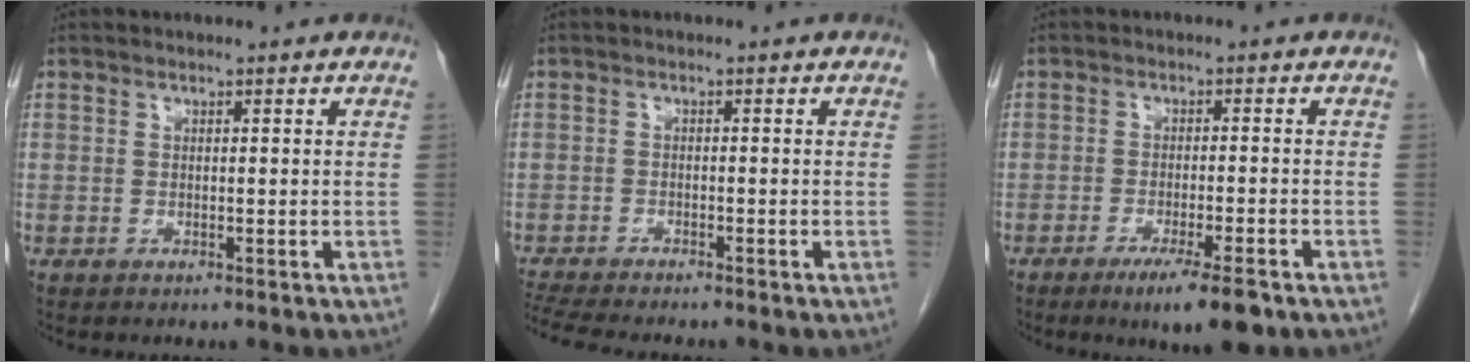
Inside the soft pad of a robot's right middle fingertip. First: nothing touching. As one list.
[{"total": 7.3, "force": [-6.6, 0.4, 3.1], "torque": [-0.051, -0.011, -0.109]}, {"total": 7.2, "force": [-4.7, 0.6, 5.5], "torque": [-0.080, -0.015, -0.070]}]